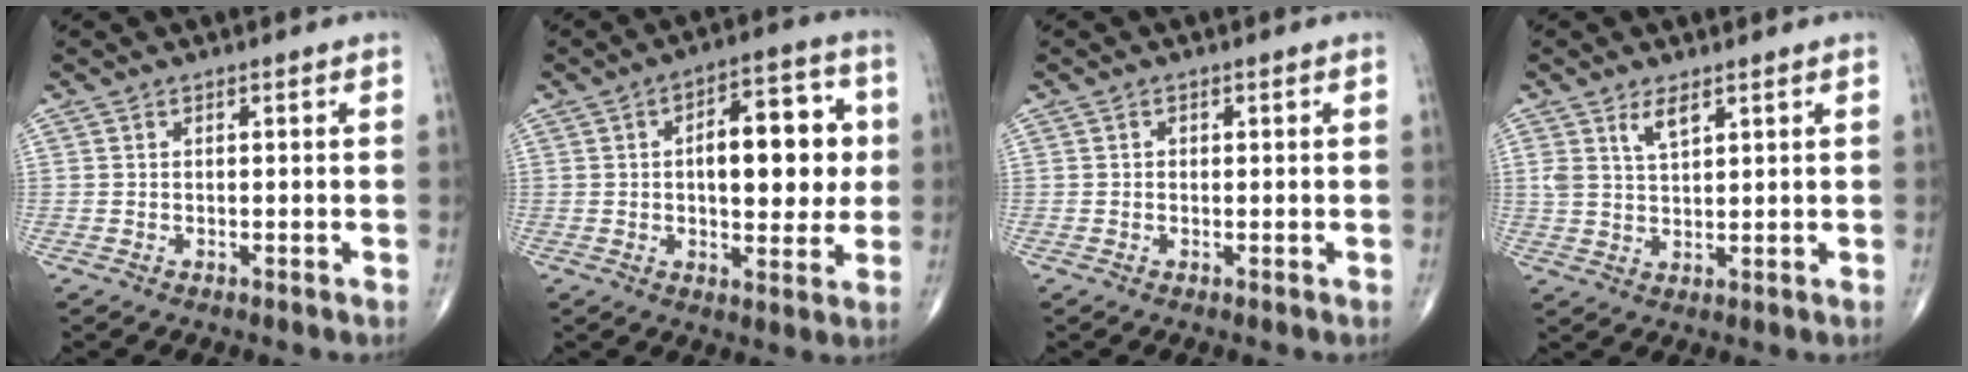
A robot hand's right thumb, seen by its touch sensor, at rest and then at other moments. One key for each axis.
{"total": 14.8, "fx": 1.5, "fy": 7.2, "fz": 12.9, "tx": -0.141, "ty": 0.015, "tz": 0.018}
{"total": 0.5, "fx": 0.1, "fy": 0.5, "fz": 0.2, "tx": 0.000, "ty": 0.001, "tz": 0.000}
{"total": 3.8, "fx": 2.4, "fy": 1.5, "fz": 2.6, "tx": -0.045, "ty": -0.014, "tz": 0.049}